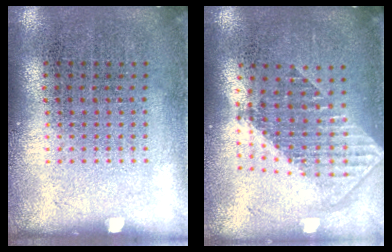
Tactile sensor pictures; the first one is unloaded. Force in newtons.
{"total": 1.9, "press": 1.5, "slide": 1.1}